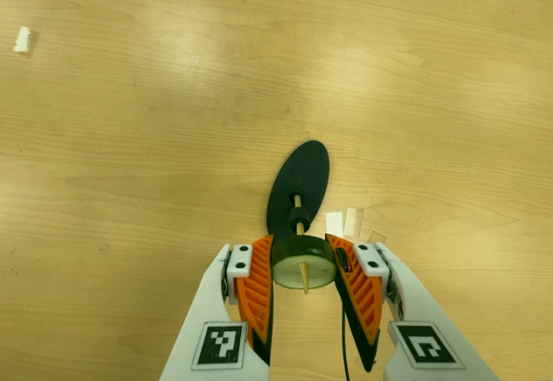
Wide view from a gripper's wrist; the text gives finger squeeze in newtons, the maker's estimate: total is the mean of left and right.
{"total": 10.7, "left": 10.6, "right": 10.7}